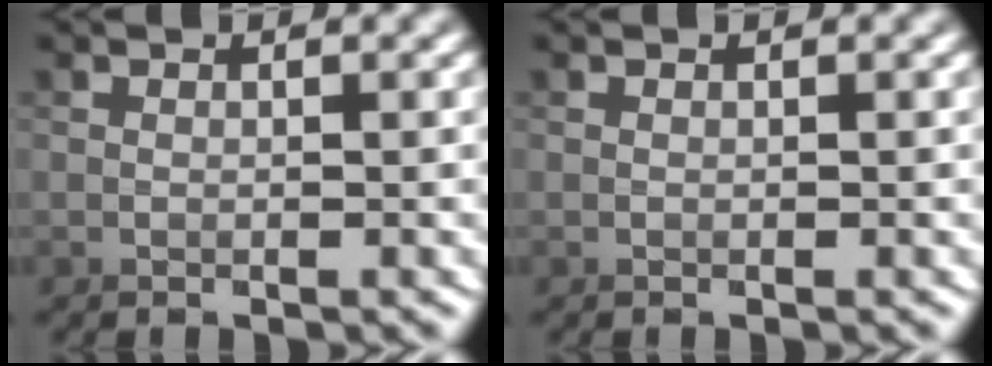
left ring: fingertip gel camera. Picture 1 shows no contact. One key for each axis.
{"total": 0.0}